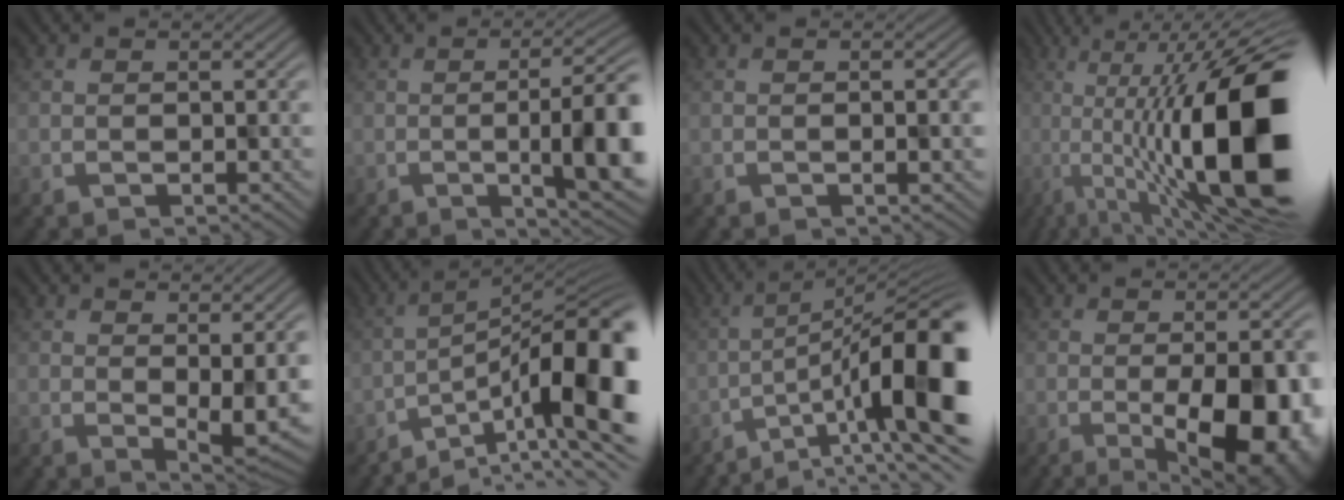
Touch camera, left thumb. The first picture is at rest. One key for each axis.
{"total": 10.1, "fx": -1.6, "fy": 2.5, "fz": 9.6, "tx": -0.123, "ty": -0.008, "tz": -0.007}
{"total": 1.3, "fx": -0.1, "fy": 0.1, "fz": 1.2, "tx": -0.018, "ty": 0.005, "tz": -0.004}
{"total": 18.5, "fx": -1.1, "fy": 7.1, "fz": 17.0, "tx": -0.285, "ty": -0.011, "tz": -0.012}
{"total": 5.7, "fx": 0.5, "fy": 1.4, "fz": 5.5, "tx": -0.091, "ty": -0.024, "tz": 0.028}
{"total": 15.7, "fx": -5.8, "fy": 4.9, "fz": 13.7, "tx": -0.199, "ty": -0.023, "tz": -0.096}
{"total": 15.8, "fx": -4.4, "fy": 4.7, "fz": 14.4, "tx": -0.207, "ty": -0.028, "tz": -0.059}
{"total": 13.9, "fx": -4.7, "fy": 5.3, "fz": 12.0, "tx": -0.142, "ty": -0.008, "tz": -0.047}